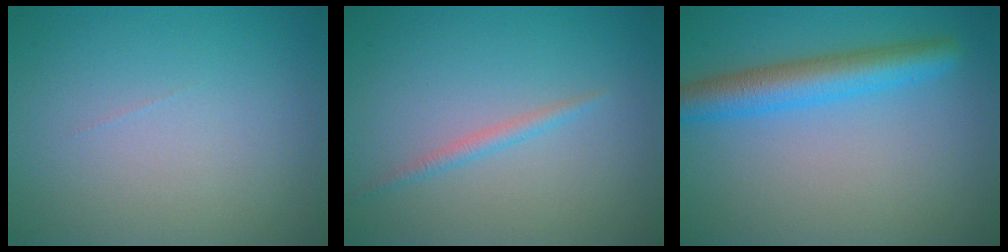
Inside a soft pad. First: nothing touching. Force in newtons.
{"total": 1.1, "press": 1.1, "slide": 0.0}
{"total": 4.8, "press": 4.8, "slide": 0.1}